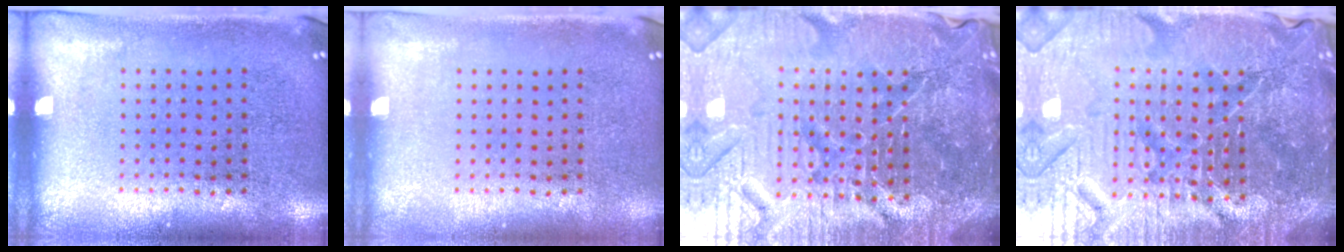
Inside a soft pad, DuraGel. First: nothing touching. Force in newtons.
{"total": 0.0}
{"total": 6.4, "press": 5.9, "slide": 2.6}
{"total": 6.4, "press": 5.9, "slide": 2.6}